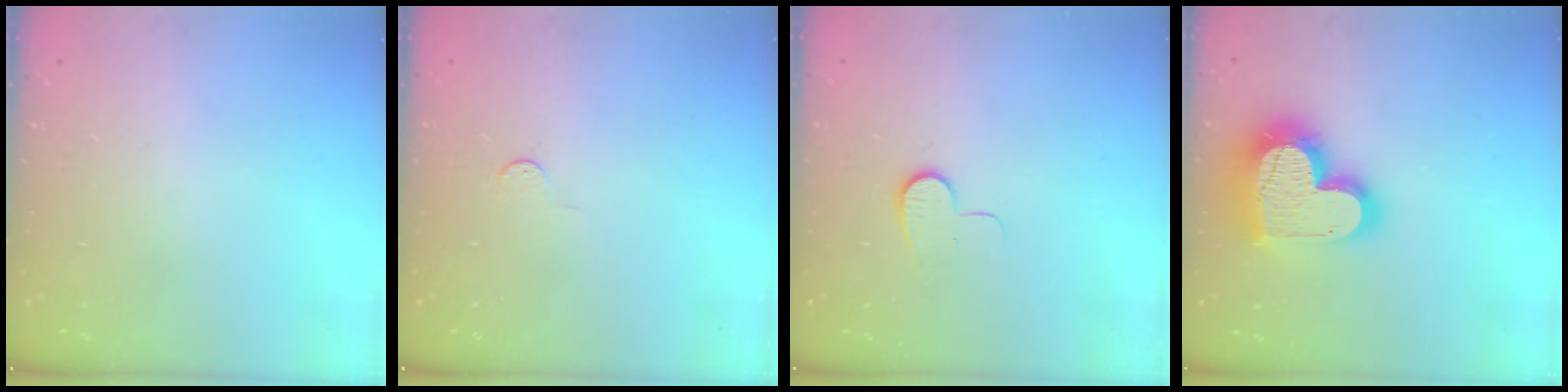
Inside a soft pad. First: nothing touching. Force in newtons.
{"total": 2.8, "press": 2.8, "slide": 0.4}
{"total": 7.0, "press": 7.0, "slide": 0.6}
{"total": 23.6, "press": 23.5, "slide": 2.1}